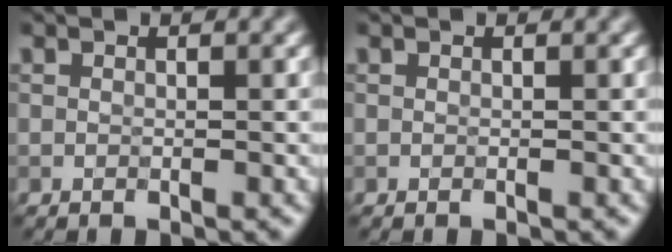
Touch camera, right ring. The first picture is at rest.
{"total": 0.0}